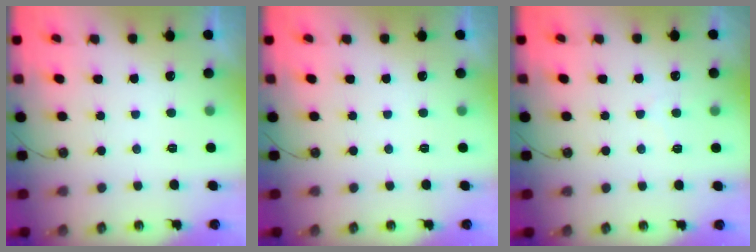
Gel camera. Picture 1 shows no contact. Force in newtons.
{"total": 0.0}
{"total": 3.3, "press": 3.3, "slide": 0.5}